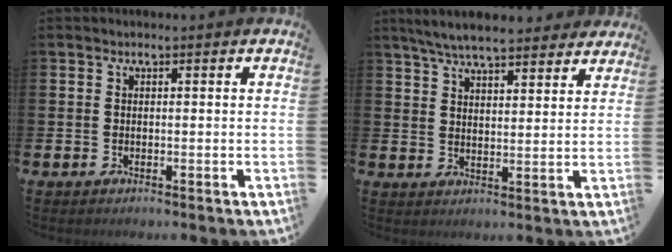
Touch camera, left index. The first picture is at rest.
{"total": 6.4, "force": [6.0, 1.1, 1.9], "torque": [-0.050, -0.025, 0.108]}